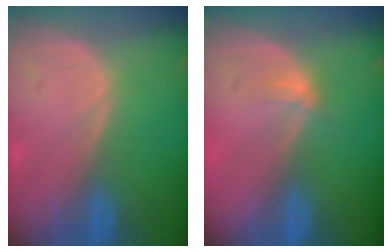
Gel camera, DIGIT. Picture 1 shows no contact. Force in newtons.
{"total": 1.6, "press": 1.3, "slide": 1.0}